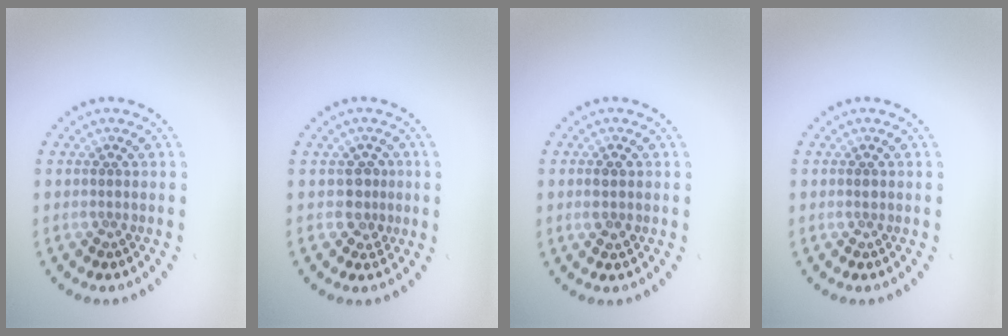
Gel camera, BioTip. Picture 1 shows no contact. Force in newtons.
{"total": 1.9, "press": 1.6, "slide": 1.0}
{"total": 1.2, "press": 1.1, "slide": 0.1}
{"total": 0.6, "press": 0.6, "slide": 0.1}